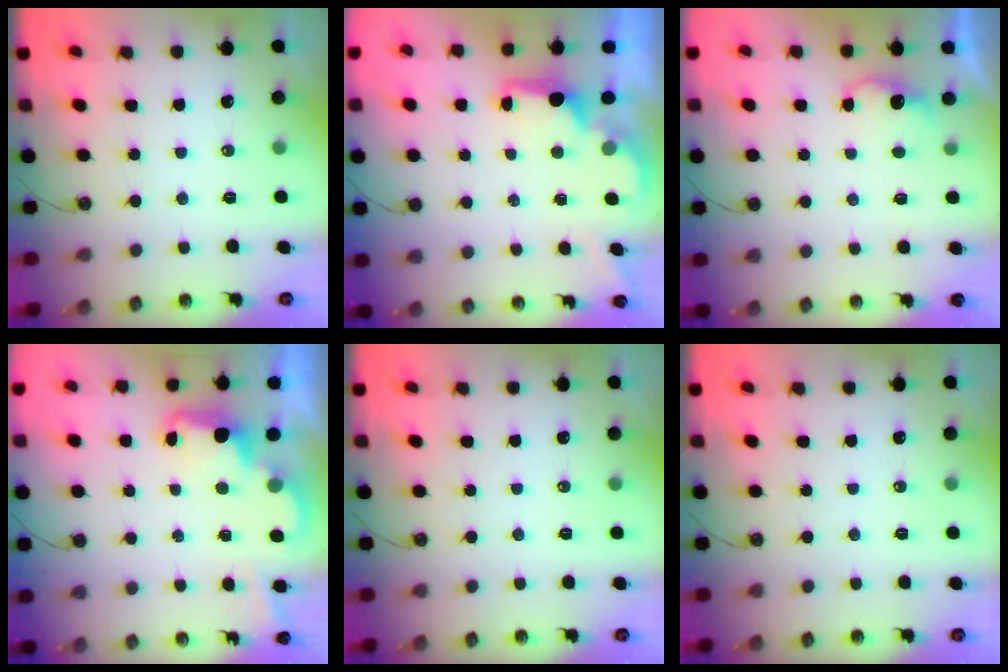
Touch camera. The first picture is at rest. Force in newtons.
{"total": 2.1, "press": 2.0, "slide": 0.8}
{"total": 4.0, "press": 3.8, "slide": 1.0}
{"total": 2.5, "press": 2.5, "slide": 0.6}
{"total": 0.0}
{"total": 0.0}